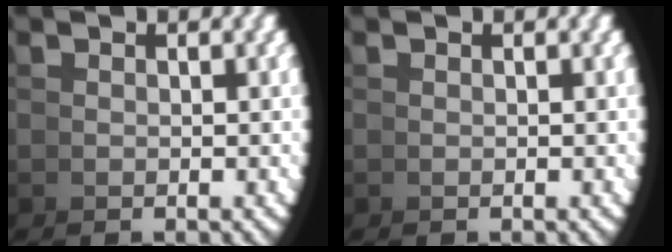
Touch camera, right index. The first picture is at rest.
{"total": 0.0}